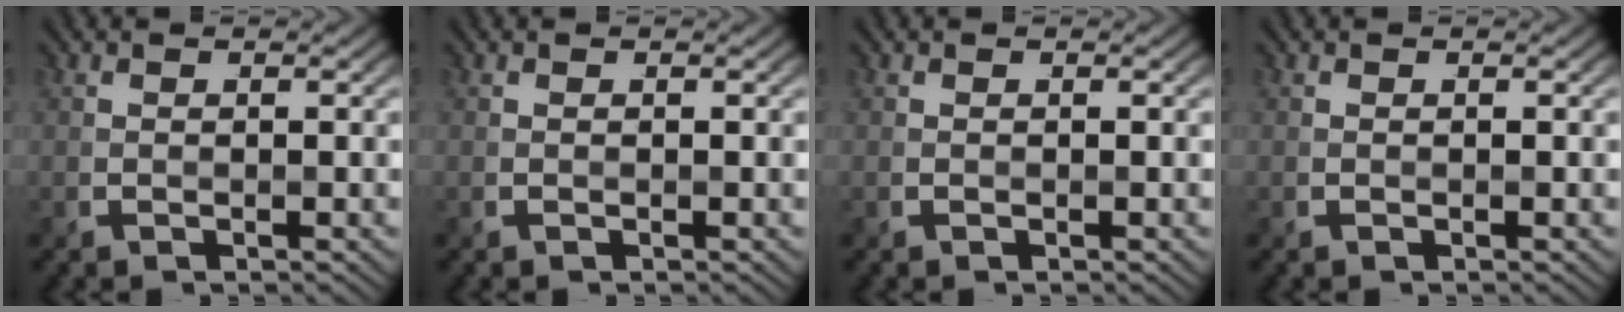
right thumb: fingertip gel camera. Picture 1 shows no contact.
{"total": 0.0}
{"total": 0.0}
{"total": 0.0}